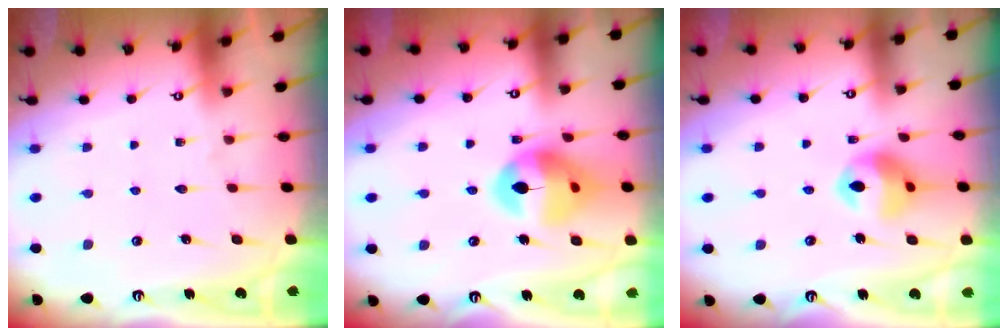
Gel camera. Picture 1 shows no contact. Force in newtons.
{"total": 16.3, "press": 16.2, "slide": 2.0}
{"total": 11.9, "press": 11.8, "slide": 1.4}